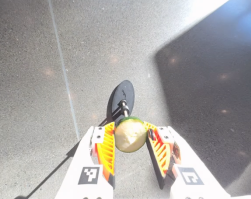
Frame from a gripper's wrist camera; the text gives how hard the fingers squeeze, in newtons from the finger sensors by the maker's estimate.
{"total": 11.0, "left": 10.6, "right": 11.3}